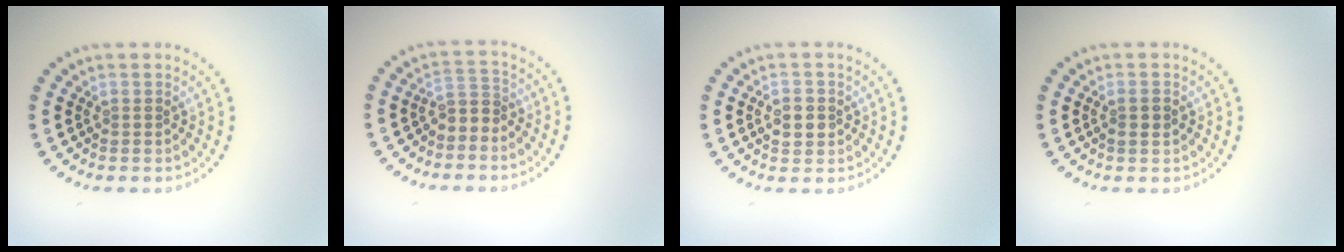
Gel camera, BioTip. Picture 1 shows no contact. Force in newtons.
{"total": 1.7, "press": 1.4, "slide": 1.0}
{"total": 2.6, "press": 2.6, "slide": 0.2}
{"total": 1.3, "press": 1.3, "slide": 0.2}